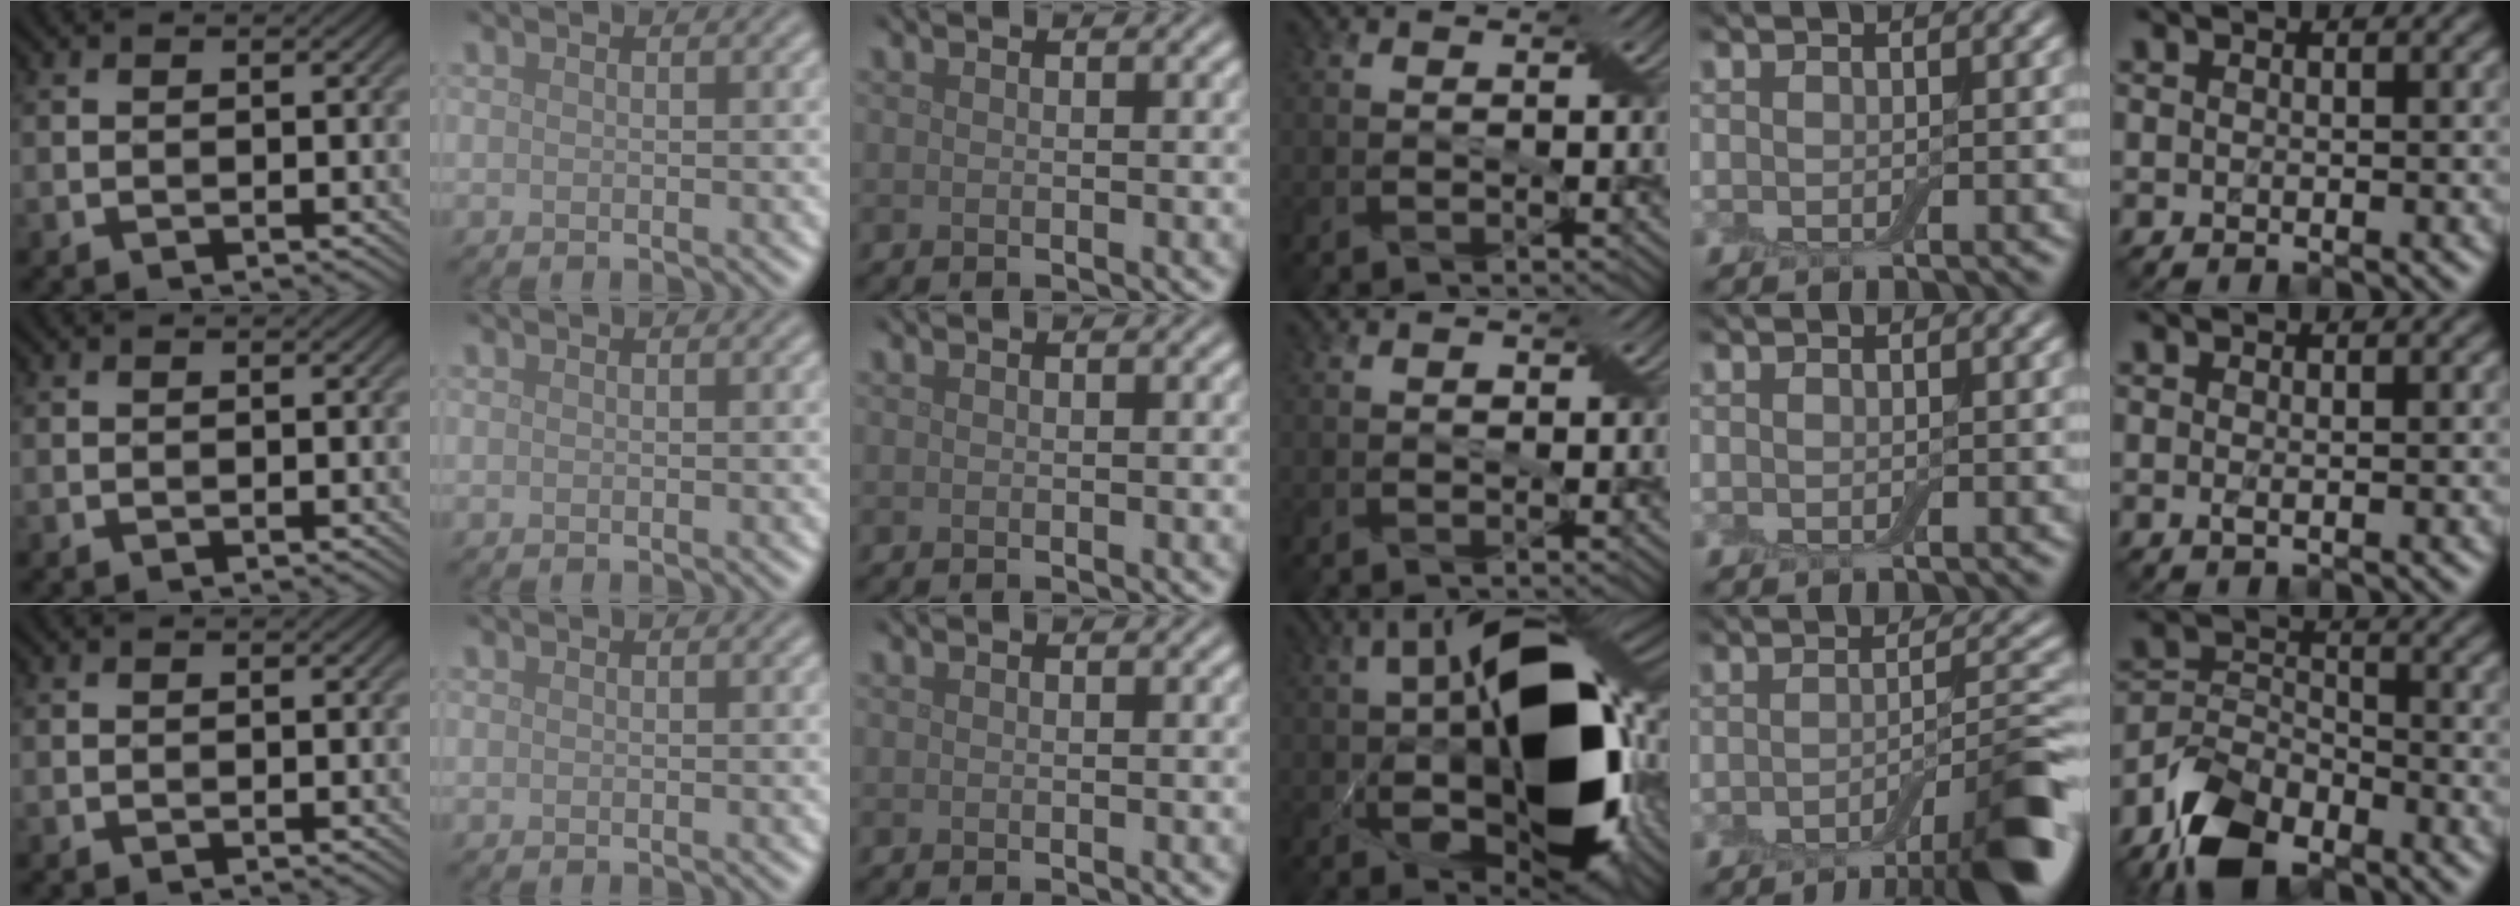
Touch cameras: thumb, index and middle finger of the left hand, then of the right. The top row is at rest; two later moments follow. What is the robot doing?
{"motion": "pour", "object": "cup"}